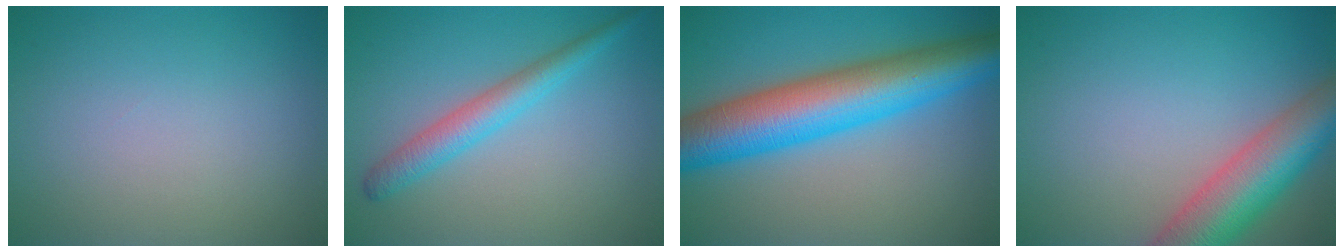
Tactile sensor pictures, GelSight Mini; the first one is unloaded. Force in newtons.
{"total": 3.1, "press": 3.1, "slide": 0.1}
{"total": 10.8, "press": 10.8, "slide": 0.1}
{"total": 8.0, "press": 8.0, "slide": 0.5}